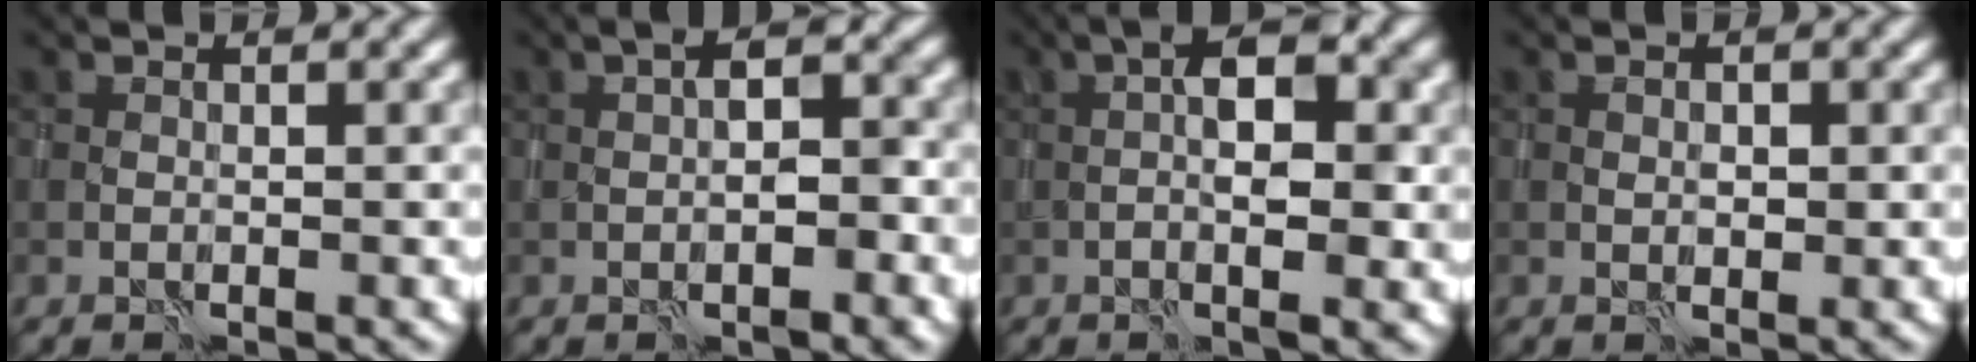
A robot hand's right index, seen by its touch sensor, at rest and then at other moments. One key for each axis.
{"total": 3.4, "fx": -0.3, "fy": 1.5, "fz": 3.1, "tx": -0.025, "ty": 0.010, "tz": -0.007}
{"total": 4.8, "fx": 0.1, "fy": 1.4, "fz": 4.6, "tx": -0.077, "ty": 0.006, "tz": -0.005}
{"total": 1.0, "fx": 0.3, "fy": 0.6, "fz": 0.8, "tx": -0.009, "ty": -0.001, "tz": 0.005}